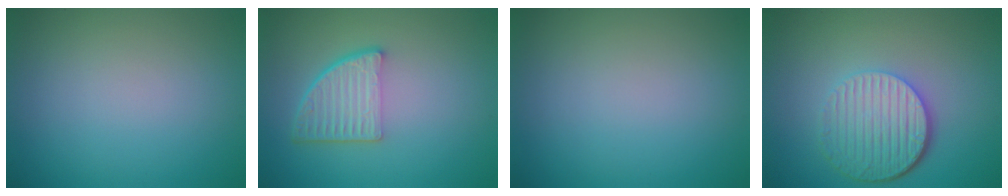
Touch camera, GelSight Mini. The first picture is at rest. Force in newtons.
{"total": 4.7, "press": 3.3, "slide": 3.3}
{"total": 0.0}
{"total": 5.6, "press": 4.1, "slide": 3.9}